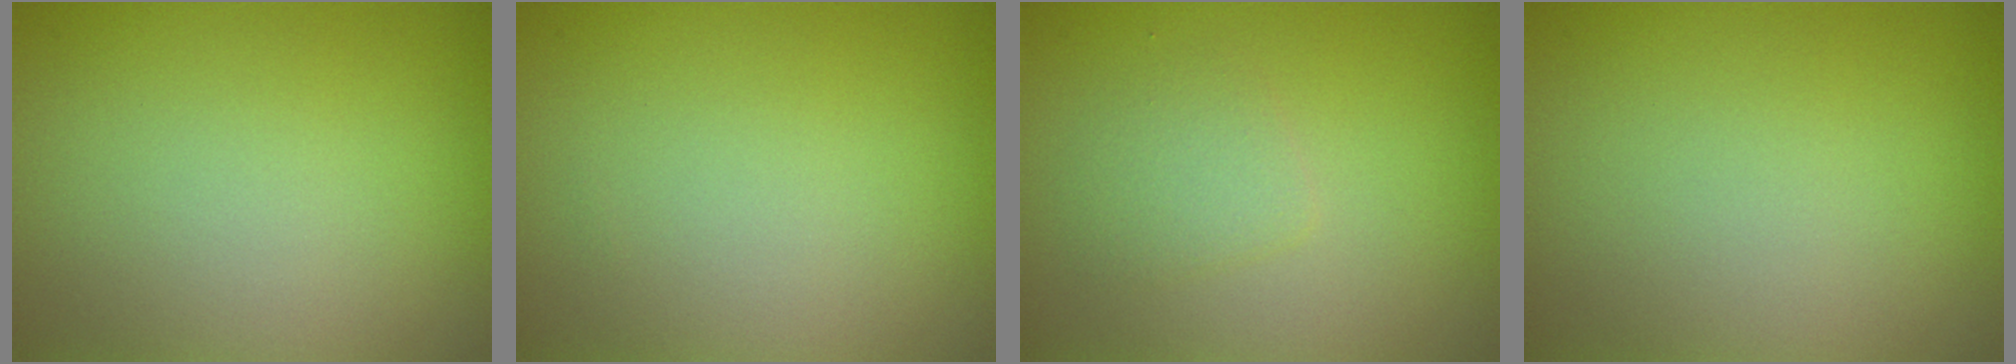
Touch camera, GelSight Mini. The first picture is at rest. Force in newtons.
{"total": 0.0}
{"total": 1.8, "press": 1.8, "slide": 0.0}
{"total": 0.0}